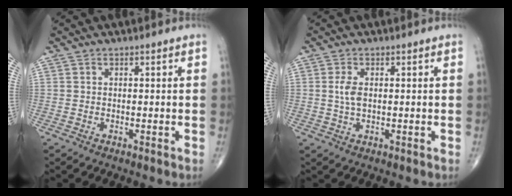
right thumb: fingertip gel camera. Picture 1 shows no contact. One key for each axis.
{"total": 3.1, "fx": 0.3, "fy": 1.6, "fz": 2.7, "tx": -0.056, "ty": 0.001, "tz": 0.005}